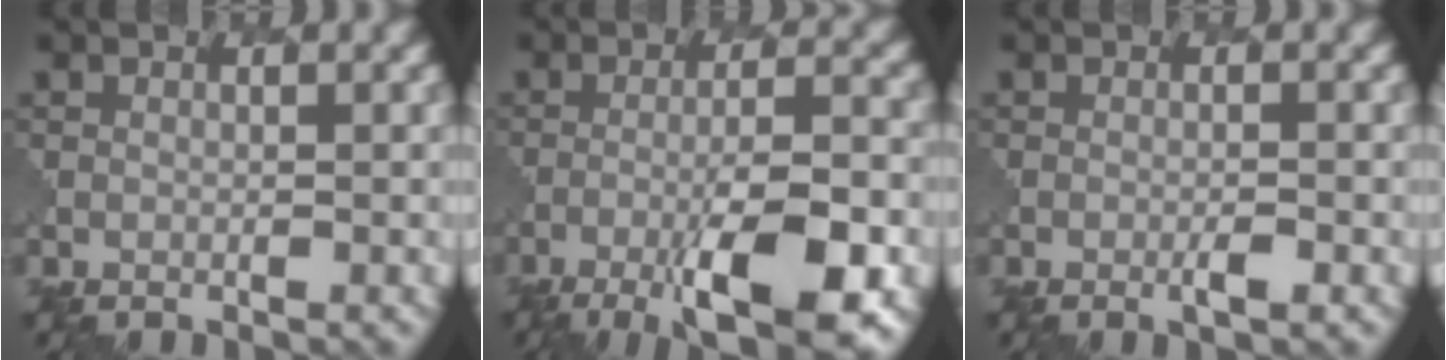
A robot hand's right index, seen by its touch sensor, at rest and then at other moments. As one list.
[{"total": 8.8, "force": [-4.4, 2.1, 7.3], "torque": [-0.120, -0.003, -0.070]}, {"total": 1.0, "force": [-0.4, 0.1, 1.0], "torque": [-0.016, 0.003, -0.007]}]